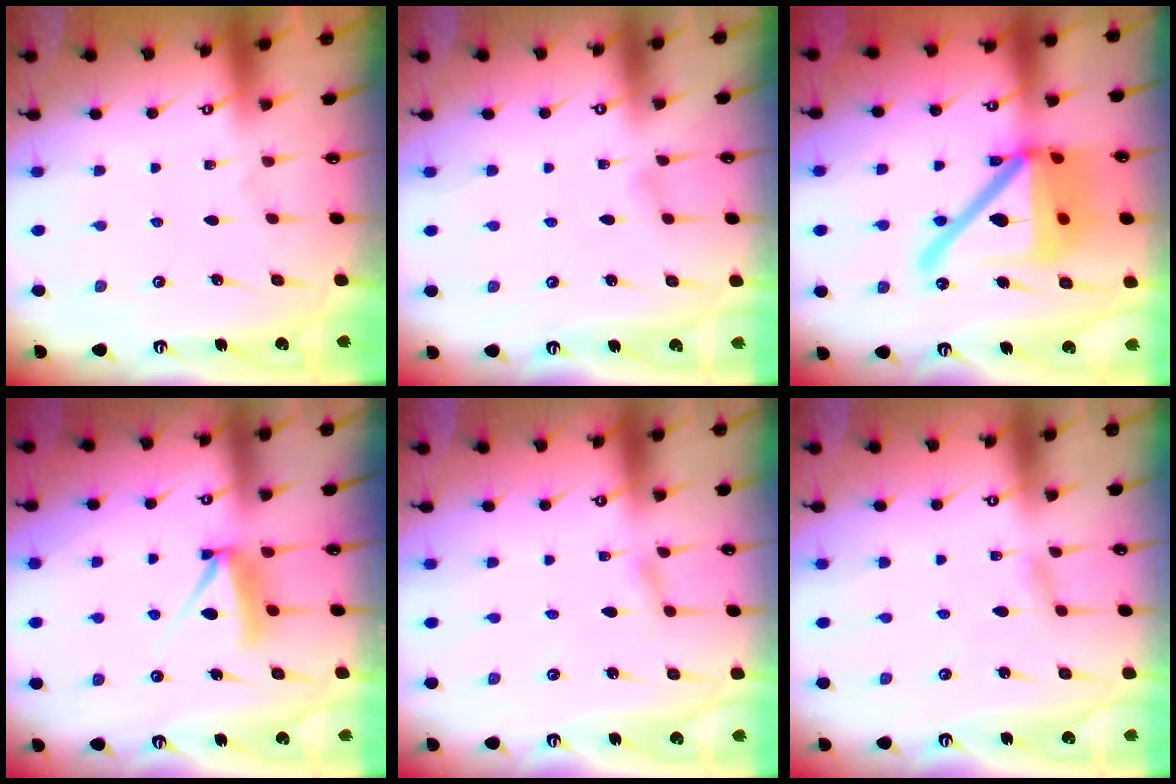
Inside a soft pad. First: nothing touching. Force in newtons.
{"total": 2.4, "press": 2.4, "slide": 0.3}
{"total": 25.1, "press": 24.9, "slide": 3.6}
{"total": 9.3, "press": 9.3, "slide": 0.9}
{"total": 1.5, "press": 1.5, "slide": 0.1}
{"total": 3.1, "press": 3.1, "slide": 0.3}